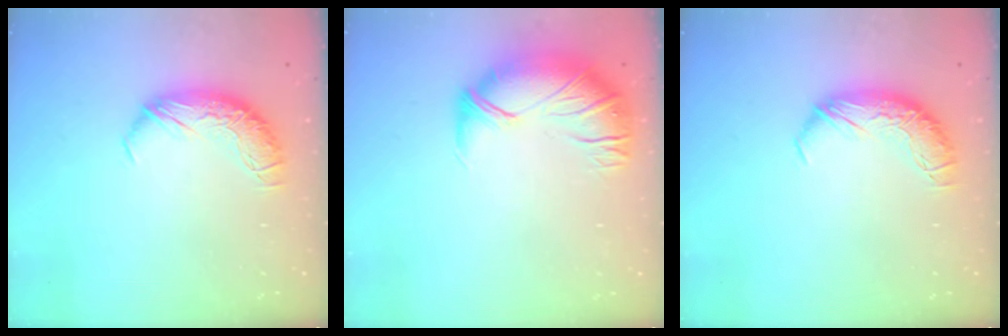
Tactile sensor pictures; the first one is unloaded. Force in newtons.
{"total": 2.7, "press": 0.8, "slide": 2.6}
{"total": 0.0}